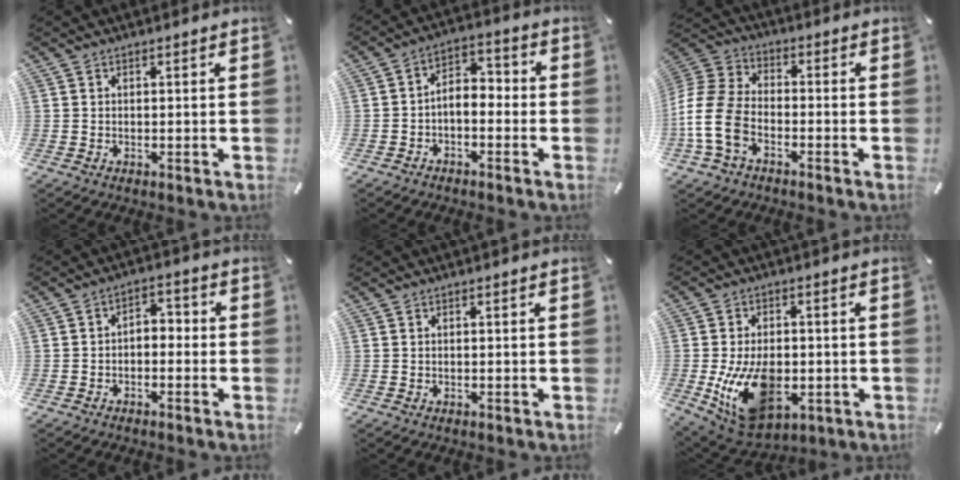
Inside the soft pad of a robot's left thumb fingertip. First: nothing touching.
{"total": 4.5, "force": [-2.7, 2.8, 2.1], "torque": [-0.044, 0.008, -0.057]}
{"total": 13.1, "force": [-5.5, 8.9, 8.0], "torque": [-0.180, 0.027, -0.104]}
{"total": 3.3, "force": [-2.4, 1.9, 1.2], "torque": [-0.023, 0.020, -0.049]}
{"total": 0.0}
{"total": 15.8, "force": [-2.9, 10.4, 11.6], "torque": [-0.224, 0.000, -0.039]}